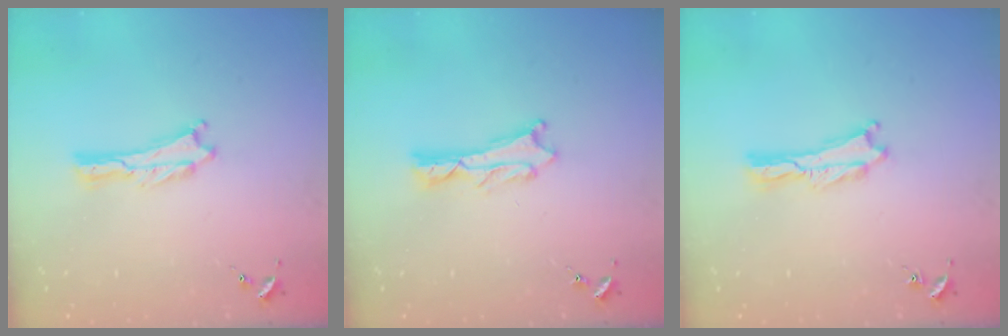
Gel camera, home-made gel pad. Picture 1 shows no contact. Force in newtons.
{"total": 1.1, "press": 1.0, "slide": 0.2}
{"total": 0.0}